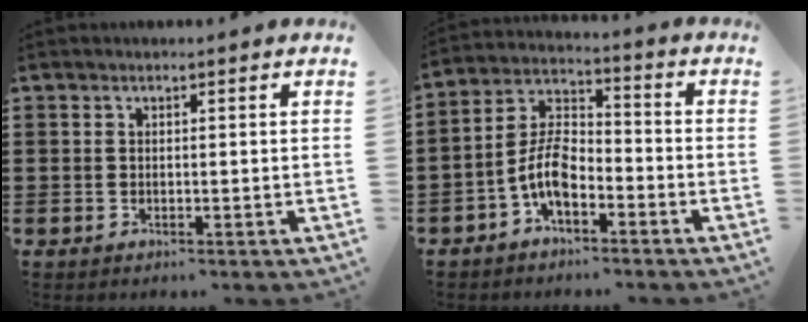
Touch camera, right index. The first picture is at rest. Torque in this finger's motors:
{"motor_torque": [2.14, 0.00, 0.71, 0.13]}